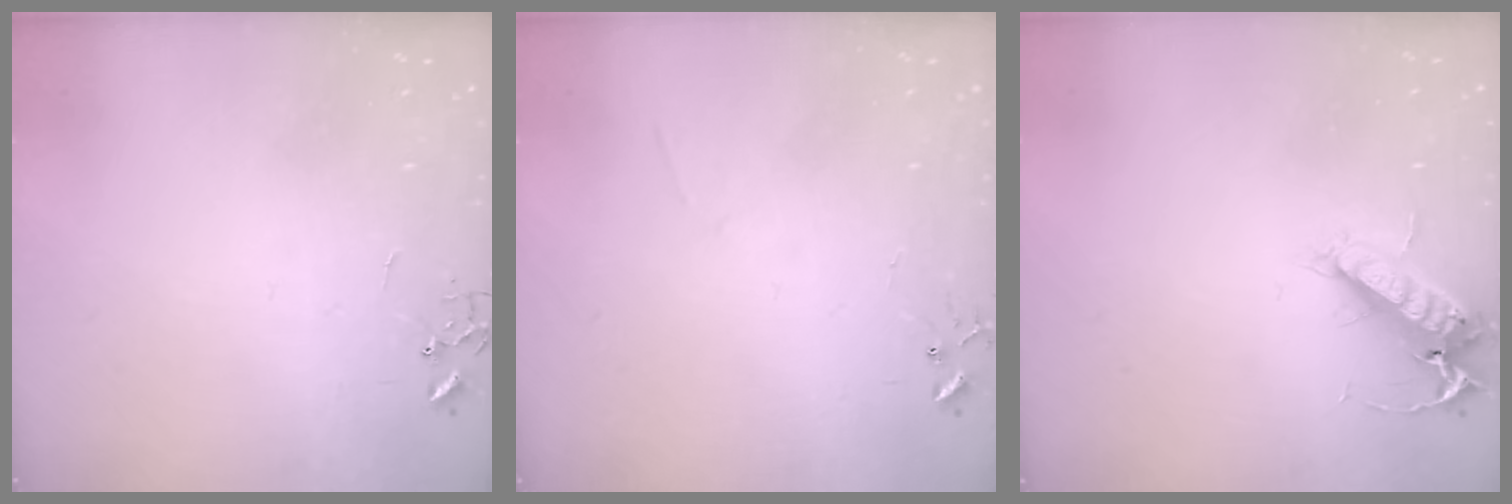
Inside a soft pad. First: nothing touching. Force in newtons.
{"total": 4.4, "press": 4.4, "slide": 0.4}
{"total": 13.1, "press": 13.0, "slide": 2.0}